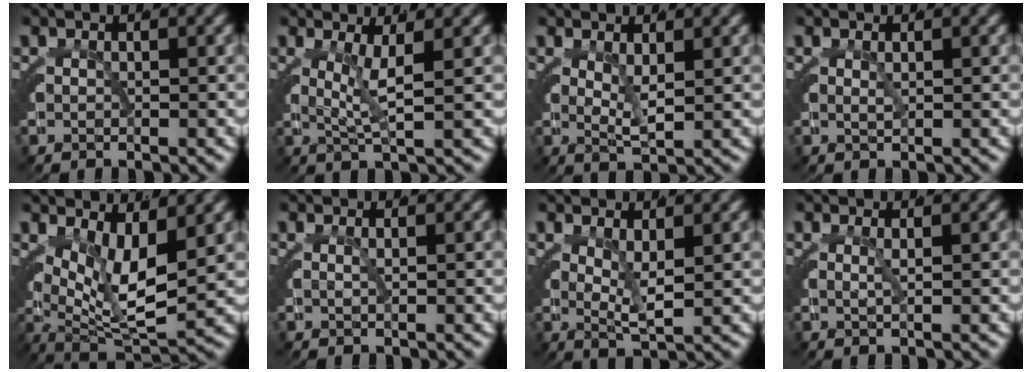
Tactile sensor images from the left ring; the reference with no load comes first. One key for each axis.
{"total": 3.5, "fx": 1.2, "fy": -0.6, "fz": 3.3, "tx": -0.050, "ty": -0.006, "tz": 0.026}
{"total": 2.6, "fx": 1.3, "fy": -0.2, "fz": 2.2, "tx": -0.039, "ty": -0.014, "tz": 0.034}
{"total": 0.9, "fx": 0.4, "fy": -0.6, "fz": 0.4, "tx": -0.009, "ty": -0.009, "tz": 0.013}
{"total": 8.3, "fx": 1.5, "fy": 3.9, "fz": 7.1, "tx": -0.117, "ty": -0.023, "tz": 0.038}
{"total": 0.9, "fx": 0.2, "fy": -0.5, "fz": 0.7, "tx": -0.010, "ty": -0.001, "tz": 0.003}
{"total": 3.0, "fx": 1.3, "fy": 0.0, "fz": 2.7, "tx": -0.045, "ty": -0.014, "tz": 0.034}
{"total": 1.2, "fx": 0.6, "fy": -0.5, "fz": 1.0, "tx": -0.017, "ty": -0.002, "tz": 0.011}